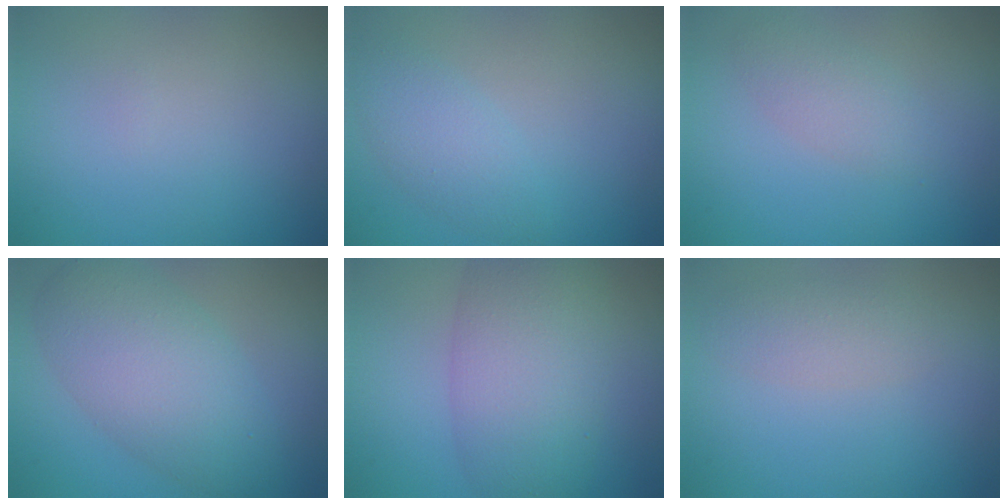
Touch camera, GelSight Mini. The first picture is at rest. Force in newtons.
{"total": 2.5, "press": 2.5, "slide": 0.1}
{"total": 3.0, "press": 3.0, "slide": 0.2}
{"total": 6.4, "press": 6.4, "slide": 0.2}
{"total": 7.2, "press": 7.2, "slide": 0.1}
{"total": 1.9, "press": 1.9, "slide": 0.0}